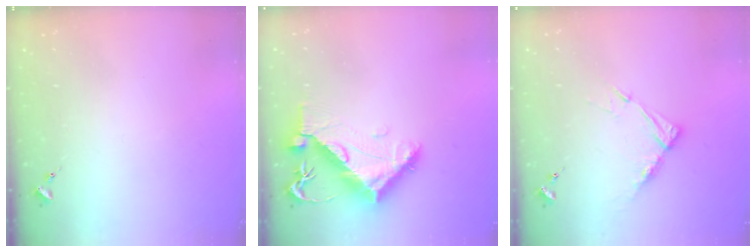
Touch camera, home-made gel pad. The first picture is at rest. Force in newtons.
{"total": 11.0, "press": 10.9, "slide": 1.0}
{"total": 9.4, "press": 9.4, "slide": 0.6}